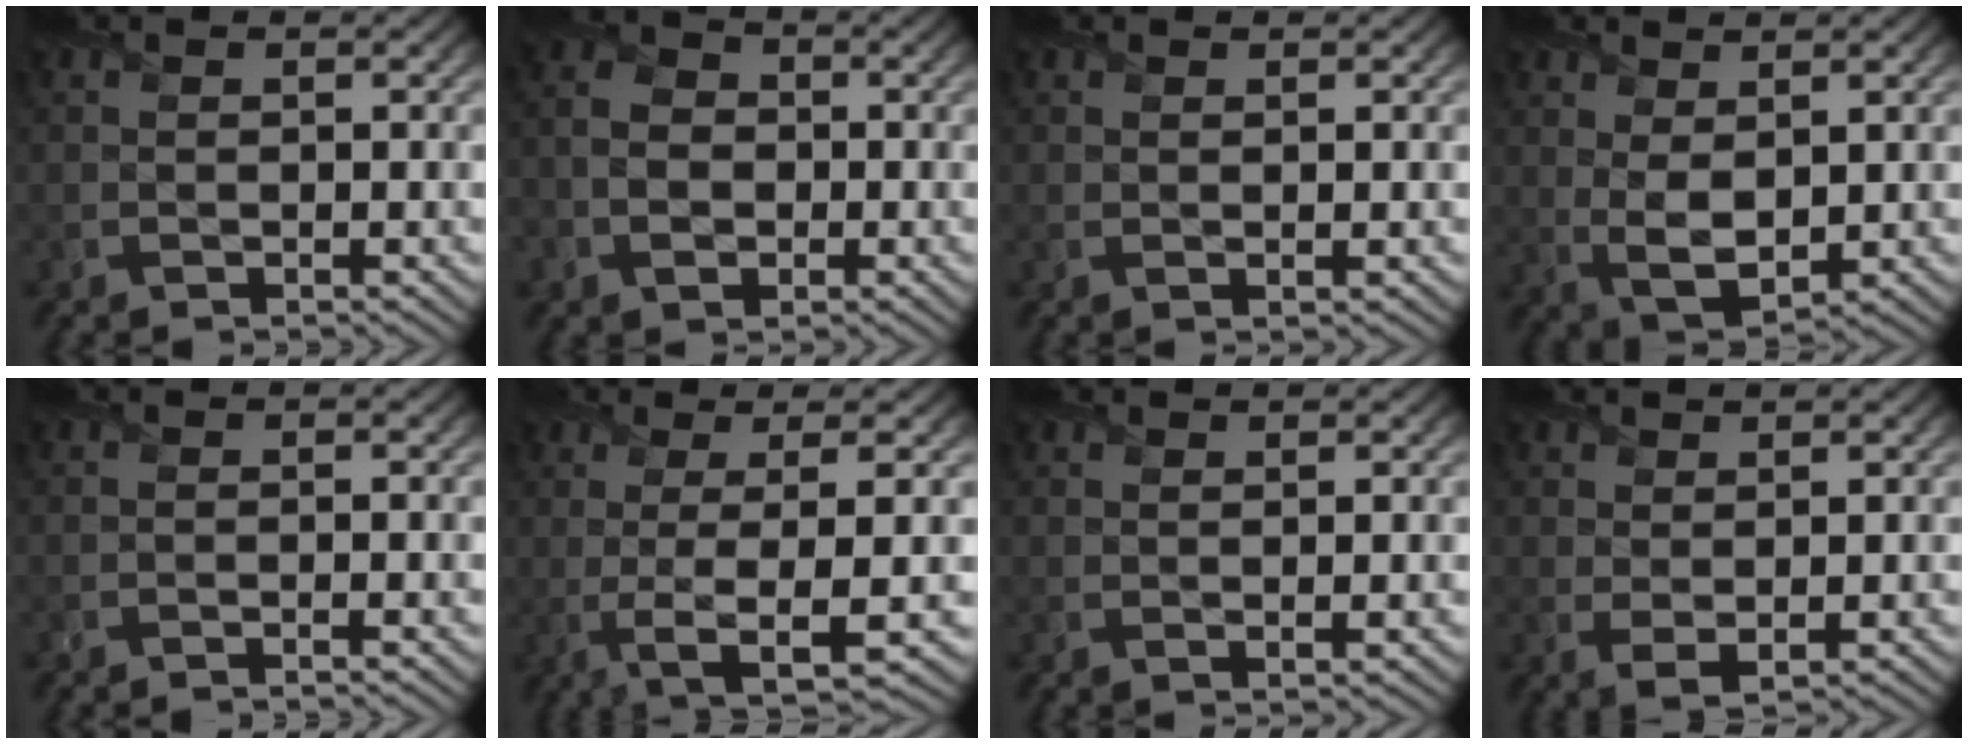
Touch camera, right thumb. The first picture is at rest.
{"total": 4.7, "force": [-1.3, 3.7, 2.5], "torque": [-0.049, -0.007, -0.033]}
{"total": 1.0, "force": [0.3, 0.1, 1.0], "torque": [-0.022, 0.004, 0.004]}
{"total": 4.5, "force": [1.3, 2.4, 3.6], "torque": [-0.088, -0.004, 0.030]}
{"total": 1.0, "force": [-0.5, 0.1, 0.8], "torque": [-0.006, 0.000, -0.018]}
{"total": 7.3, "force": [-0.4, 1.3, 7.2], "torque": [-0.119, 0.005, -0.003]}
{"total": 1.4, "force": [0.5, 0.2, 1.3], "torque": [-0.028, 0.006, 0.007]}
{"total": 1.9, "force": [0.8, 0.7, 1.6], "torque": [-0.038, -0.005, 0.019]}